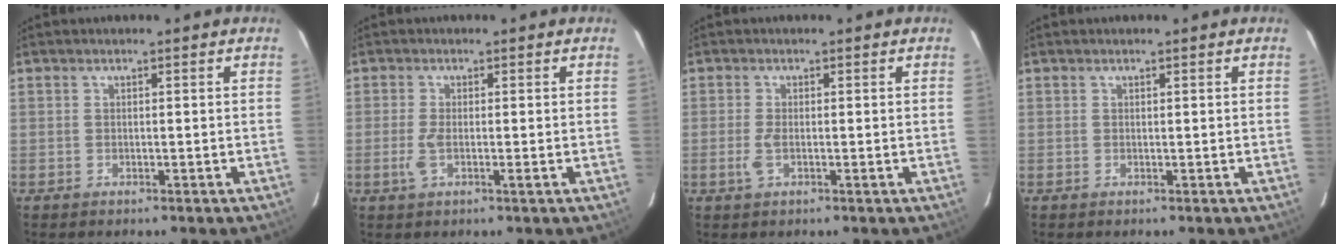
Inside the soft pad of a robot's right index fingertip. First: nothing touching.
{"total": 2.9, "force": [-0.7, 0.5, 2.7], "torque": [-0.056, -0.005, -0.012]}
{"total": 2.2, "force": [-0.5, 0.6, 2.0], "torque": [-0.046, -0.004, -0.009]}
{"total": 0.0}